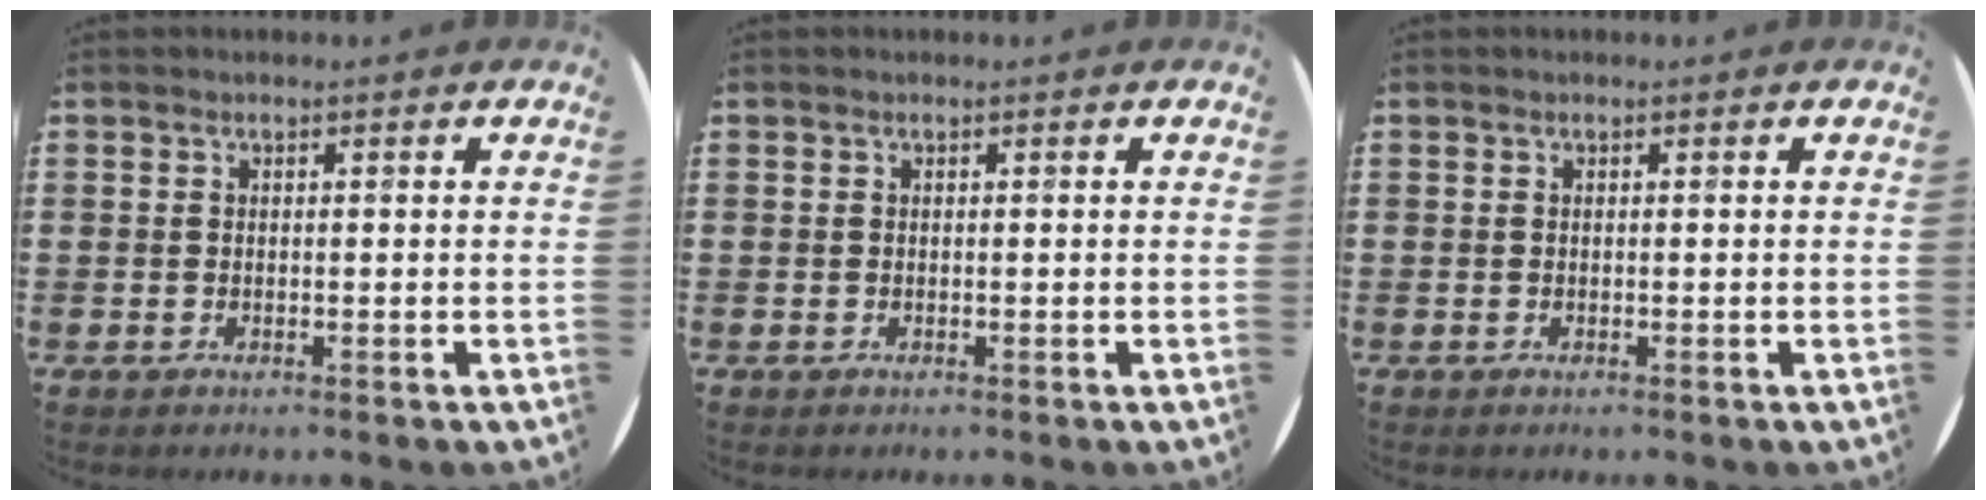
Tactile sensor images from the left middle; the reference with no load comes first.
{"total": 0.0}
{"total": 0.0}